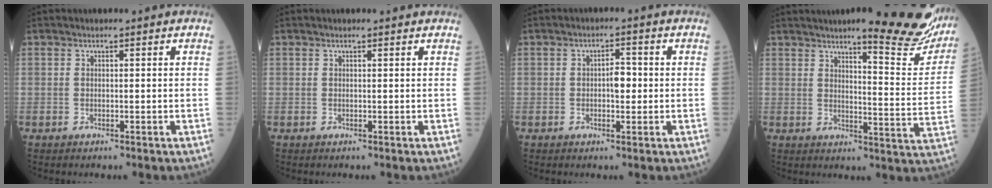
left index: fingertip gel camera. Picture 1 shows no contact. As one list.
[{"total": 1.7, "force": [1.6, 0.2, 0.5], "torque": [-0.012, 0.008, 0.016]}, {"total": 2.7, "force": [-0.2, 1.3, 2.4], "torque": [-0.036, 0.003, -0.004]}, {"total": 16.7, "force": [13.7, 1.4, 9.3], "torque": [-0.111, -0.054, 0.160]}]